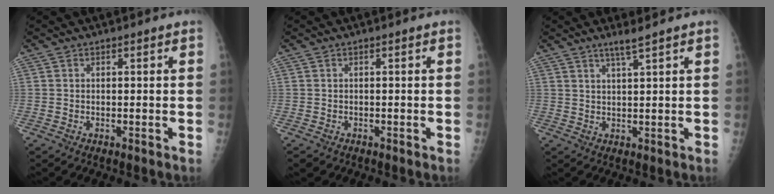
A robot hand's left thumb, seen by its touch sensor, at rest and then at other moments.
{"total": 1.2, "force": [-0.8, 0.9, 0.2], "torque": [-0.010, 0.003, -0.008]}
{"total": 2.9, "force": [2.1, -0.4, 1.9], "torque": [-0.039, -0.015, 0.043]}